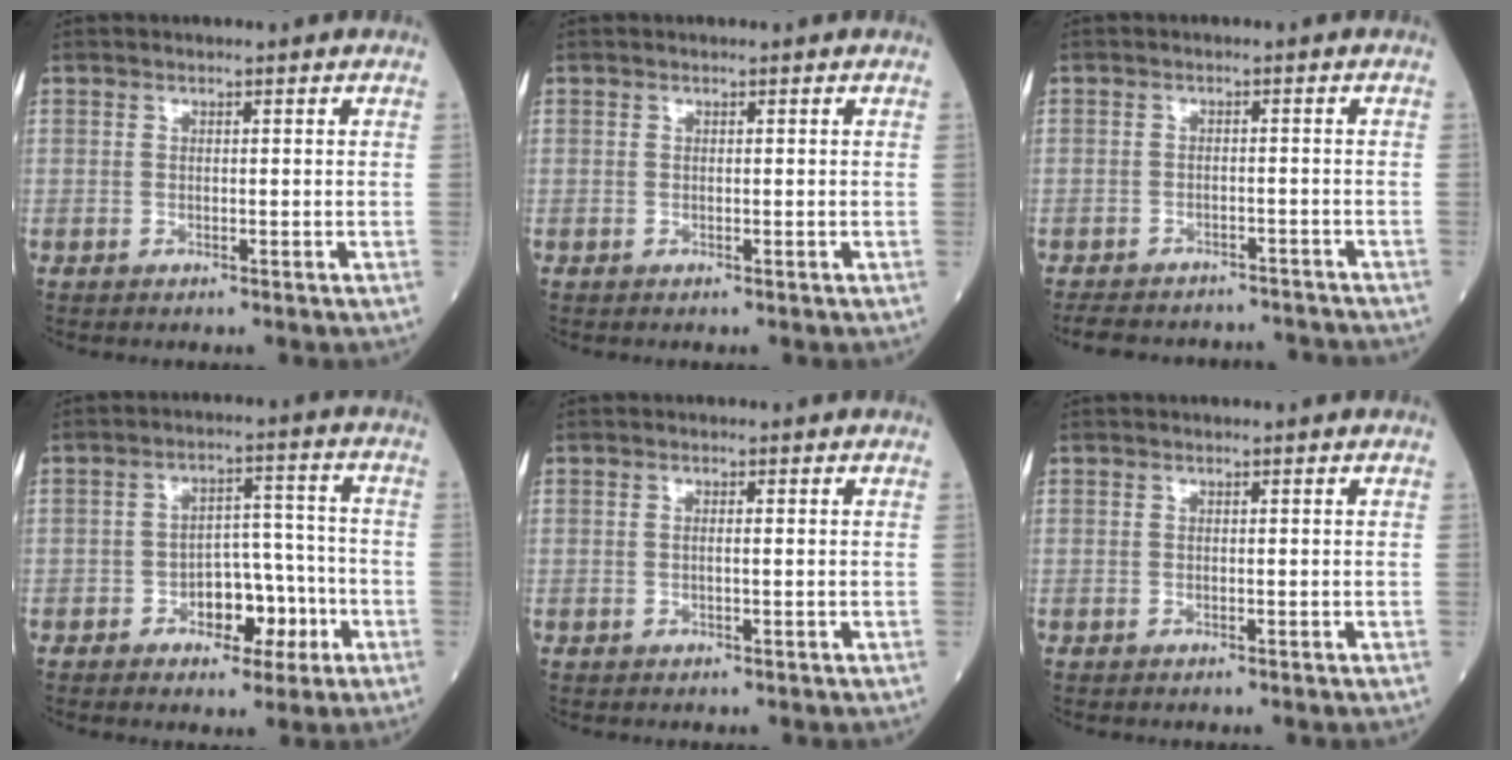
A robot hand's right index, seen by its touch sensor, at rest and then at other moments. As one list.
[{"total": 0.0}, {"total": 12.0, "force": [-10.9, 4.1, 2.6], "torque": [-0.049, 0.013, -0.132]}, {"total": 7.3, "force": [-3.2, 3.9, 5.3], "torque": [-0.075, 0.022, -0.047]}, {"total": 0.7, "force": [0.0, 0.0, 0.7], "torque": [-0.014, 0.001, -0.001]}, {"total": 0.0}]